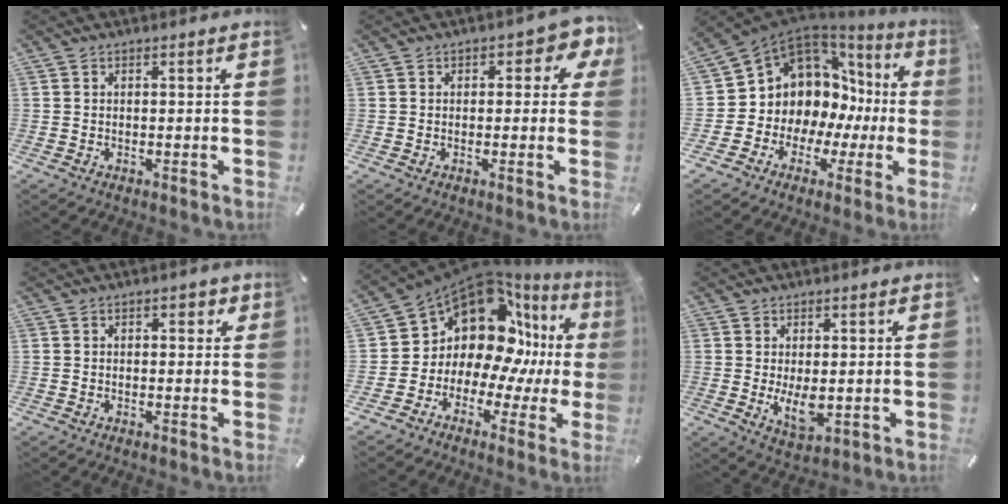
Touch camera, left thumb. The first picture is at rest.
{"total": 4.5, "force": [1.4, 2.7, 3.4], "torque": [-0.038, 0.000, 0.016]}
{"total": 10.0, "force": [3.6, 8.7, 3.4], "torque": [-0.072, -0.062, 0.076]}
{"total": 1.9, "force": [0.5, 1.3, 1.2], "torque": [-0.009, 0.003, 0.003]}
{"total": 14.9, "force": [6.7, 10.3, 8.4], "torque": [-0.176, -0.085, 0.111]}
{"total": 6.7, "force": [-0.1, 3.4, 5.7], "torque": [-0.110, -0.010, -0.005]}